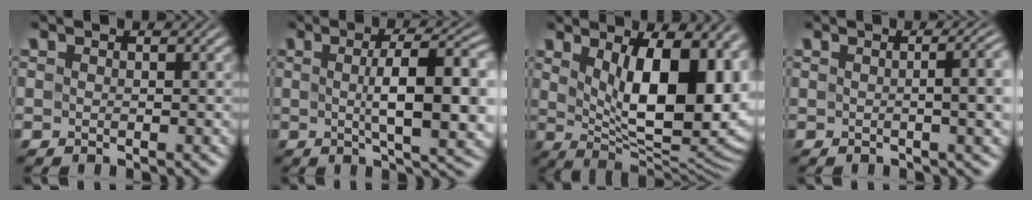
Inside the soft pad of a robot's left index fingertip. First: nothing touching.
{"total": 9.7, "force": [0.0, 2.8, 9.2], "torque": [-0.137, -0.001, 0.003]}
{"total": 13.4, "force": [2.4, 6.5, 11.5], "torque": [-0.132, -0.008, 0.046]}
{"total": 5.7, "force": [0.2, 2.0, 5.3], "torque": [-0.045, 0.008, 0.003]}